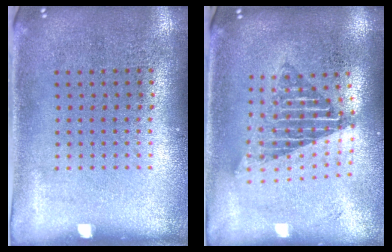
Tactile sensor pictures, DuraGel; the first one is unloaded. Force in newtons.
{"total": 1.6, "press": 1.4, "slide": 0.9}